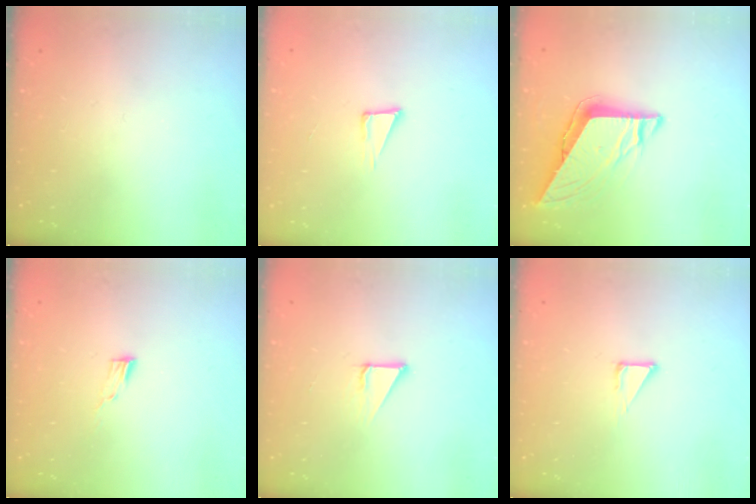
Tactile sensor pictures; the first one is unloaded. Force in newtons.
{"total": 4.6, "press": 3.4, "slide": 3.2}
{"total": 8.7, "press": 8.6, "slide": 0.7}
{"total": 4.4, "press": 4.3, "slide": 1.0}
{"total": 3.3, "press": 3.3, "slide": 0.1}
{"total": 3.5, "press": 3.5, "slide": 0.2}